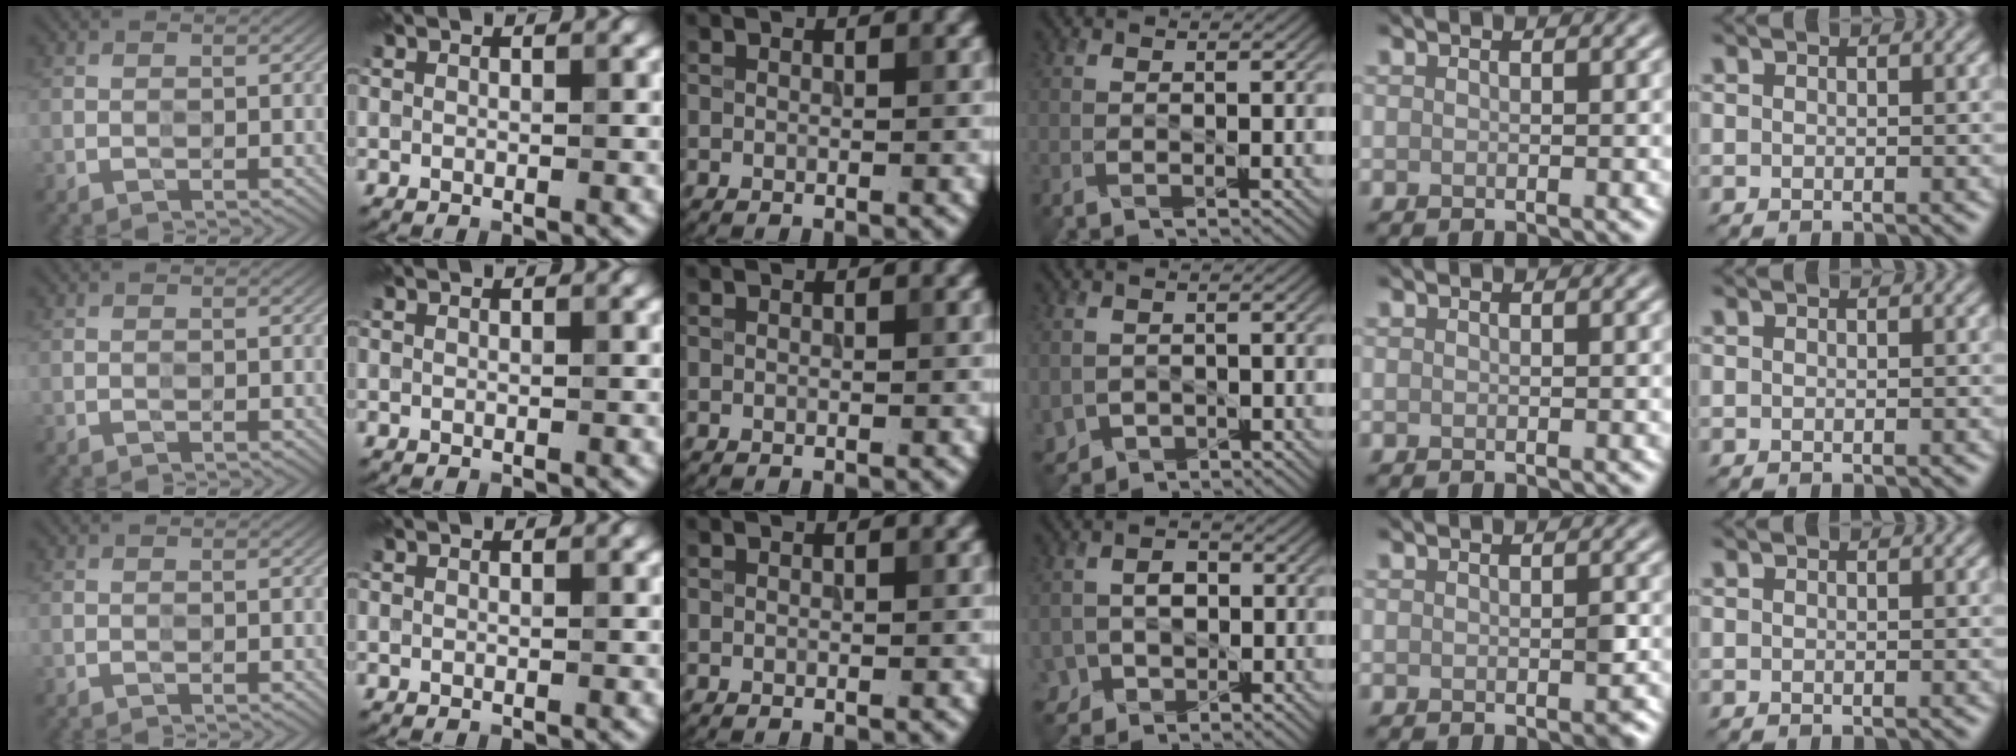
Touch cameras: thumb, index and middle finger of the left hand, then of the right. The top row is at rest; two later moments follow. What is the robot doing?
{"motion": "press", "object": "stopwatch"}